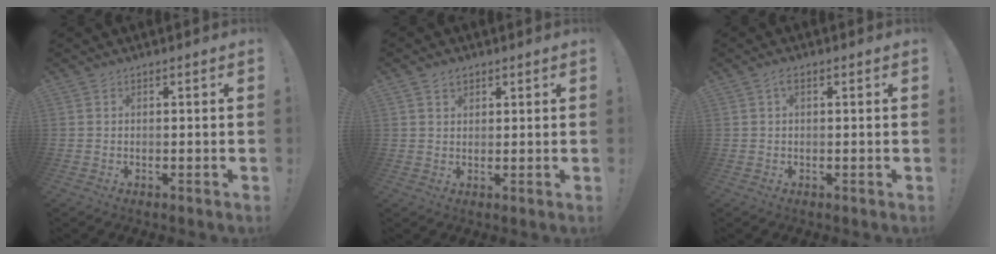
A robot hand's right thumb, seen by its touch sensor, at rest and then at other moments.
{"total": 2.6, "force": [1.7, 1.8, 1.0], "torque": [-0.011, -0.005, 0.030]}
{"total": 1.8, "force": [0.5, 0.9, 1.4], "torque": [-0.029, 0.005, 0.006]}